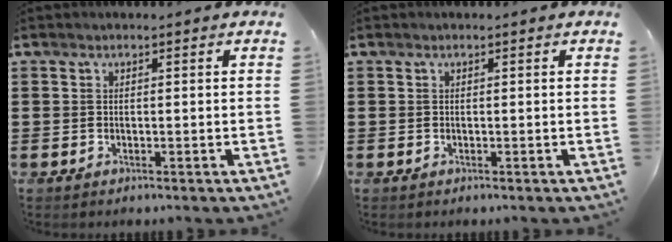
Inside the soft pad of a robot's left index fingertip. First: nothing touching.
{"total": 0.0}